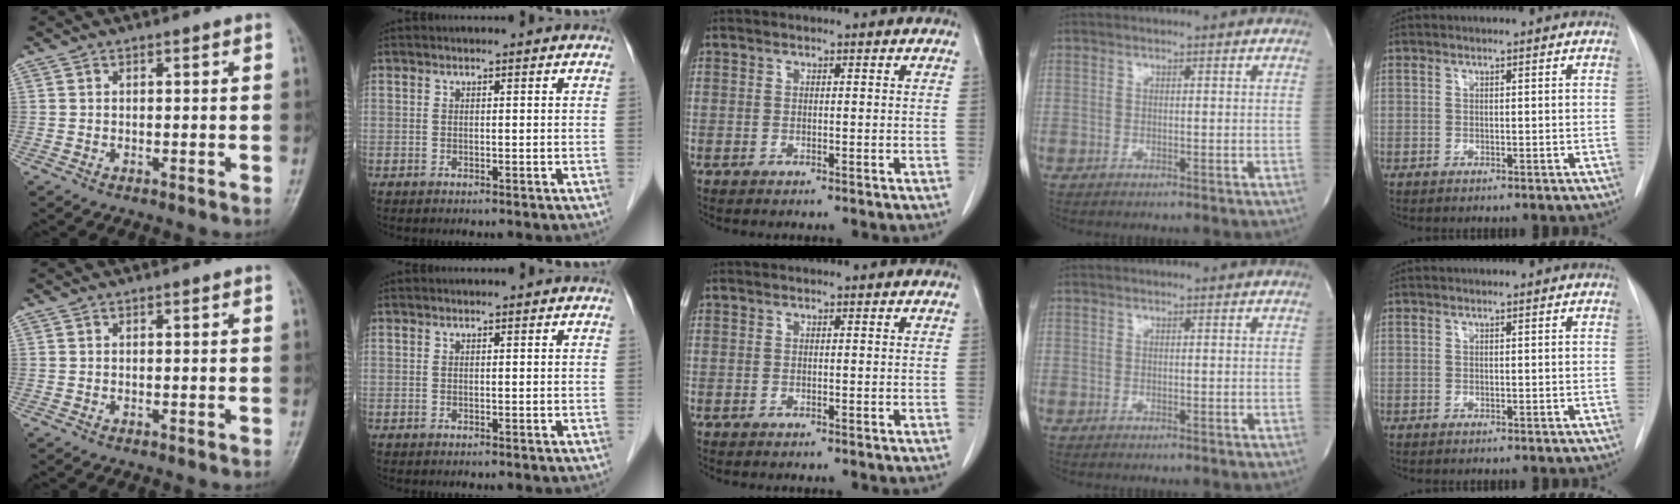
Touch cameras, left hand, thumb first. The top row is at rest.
{}